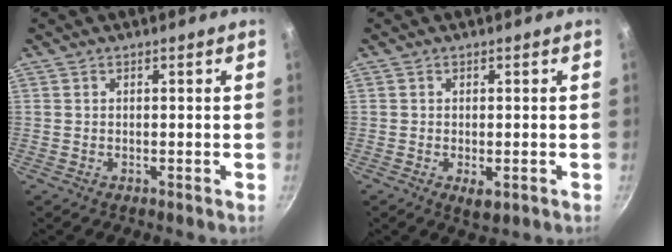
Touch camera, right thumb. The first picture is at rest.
{"total": 2.5, "force": [-0.8, 1.2, 2.1], "torque": [-0.034, -0.005, -0.009]}